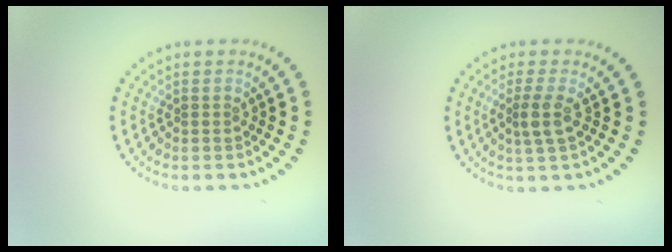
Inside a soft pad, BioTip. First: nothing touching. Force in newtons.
{"total": 2.1, "press": 1.8, "slide": 1.1}